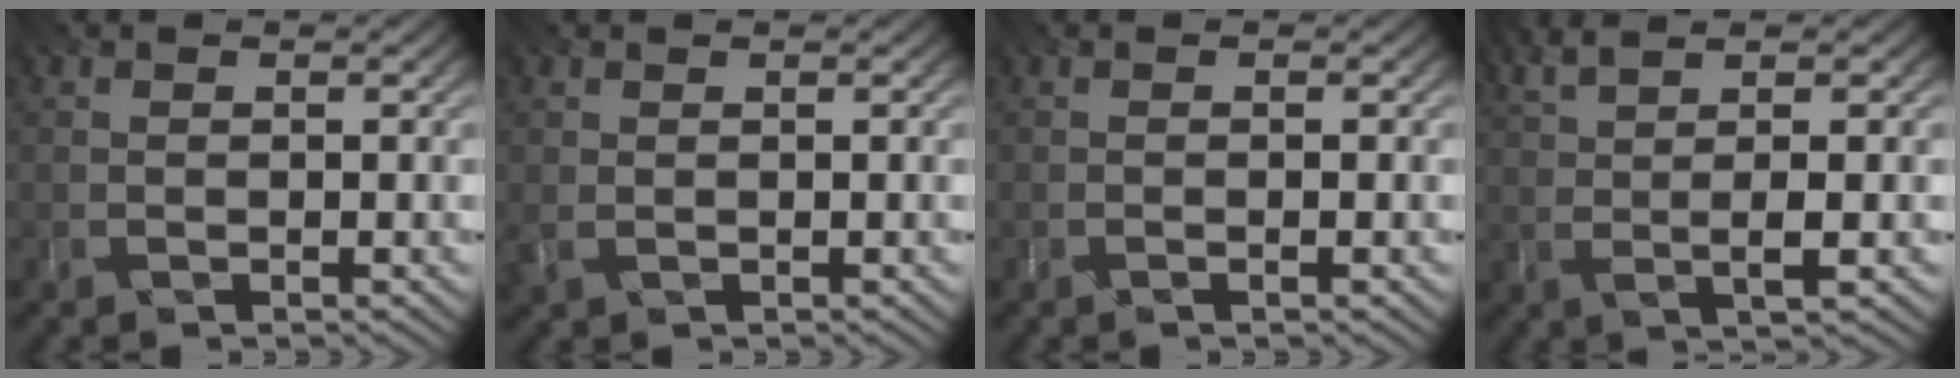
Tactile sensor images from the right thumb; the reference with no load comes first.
{"total": 1.2, "force": [0.4, 0.5, 1.0], "torque": [-0.027, 0.008, 0.010]}
{"total": 0.9, "force": [-0.3, 0.0, 0.8], "torque": [-0.007, 0.003, -0.019]}
{"total": 5.1, "force": [1.7, 0.7, 4.8], "torque": [-0.083, 0.014, 0.020]}